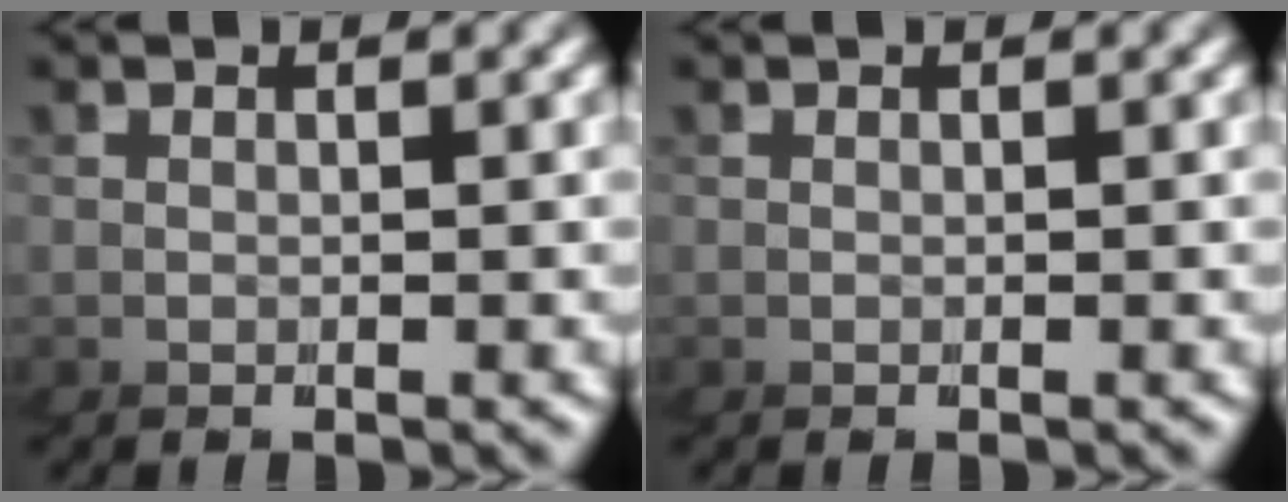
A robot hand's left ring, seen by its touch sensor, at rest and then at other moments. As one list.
[{"total": 0.0}]